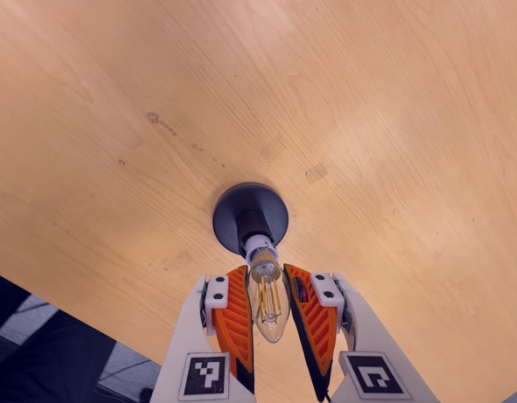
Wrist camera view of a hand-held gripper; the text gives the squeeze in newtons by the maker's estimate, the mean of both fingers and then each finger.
{"total": 12.6, "left": 12.1, "right": 13.1}